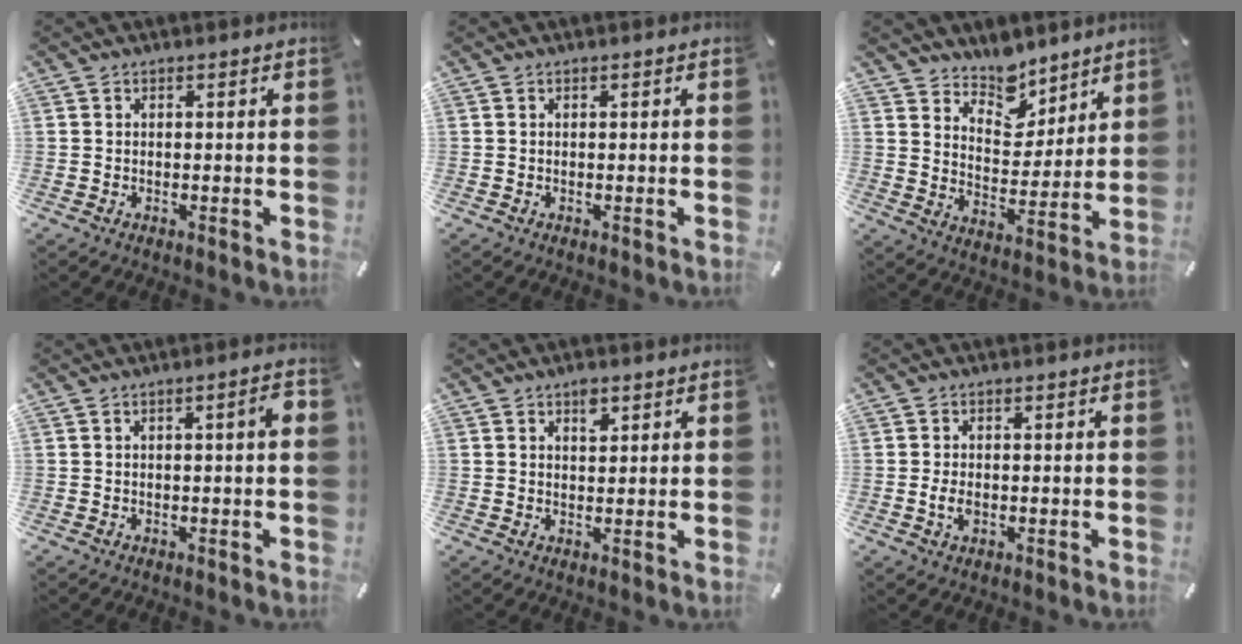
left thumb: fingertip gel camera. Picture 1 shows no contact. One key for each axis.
{"total": 0.0}
{"total": 9.0, "fx": 7.8, "fy": 4.5, "fz": 0.1, "tx": -0.008, "ty": -0.079, "tz": 0.146}
{"total": 3.9, "fx": 0.5, "fy": 0.6, "fz": 3.9, "tx": -0.070, "ty": 0.004, "tz": 0.005}
{"total": 2.8, "fx": 1.6, "fy": 1.6, "fz": 1.6, "tx": -0.011, "ty": -0.007, "tz": 0.024}
{"total": 2.7, "fx": -0.4, "fy": 1.6, "fz": 2.2, "tx": -0.047, "ty": 0.000, "tz": -0.009}